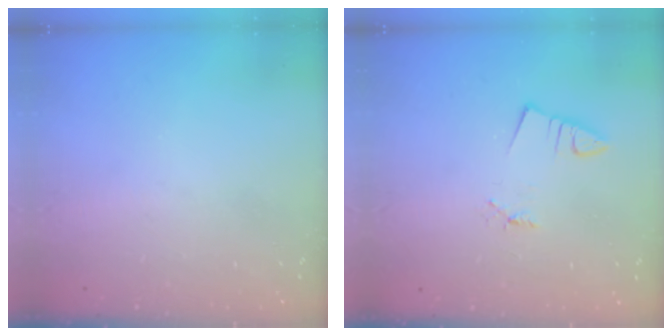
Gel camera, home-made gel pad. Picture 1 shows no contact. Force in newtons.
{"total": 0.9, "press": 0.9, "slide": 0.1}